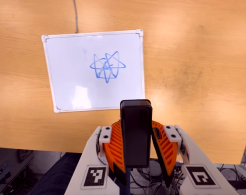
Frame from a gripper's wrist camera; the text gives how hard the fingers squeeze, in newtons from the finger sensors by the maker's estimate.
{"total": 5.3, "left": 4.9, "right": 5.7}